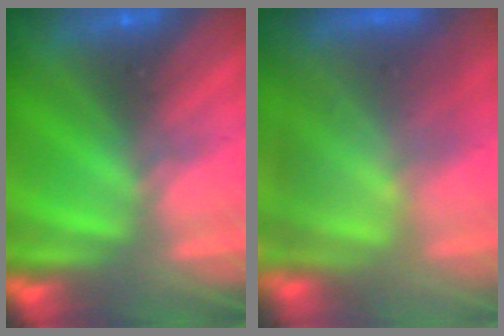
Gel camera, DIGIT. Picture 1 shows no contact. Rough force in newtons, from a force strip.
{"total": 7.4}